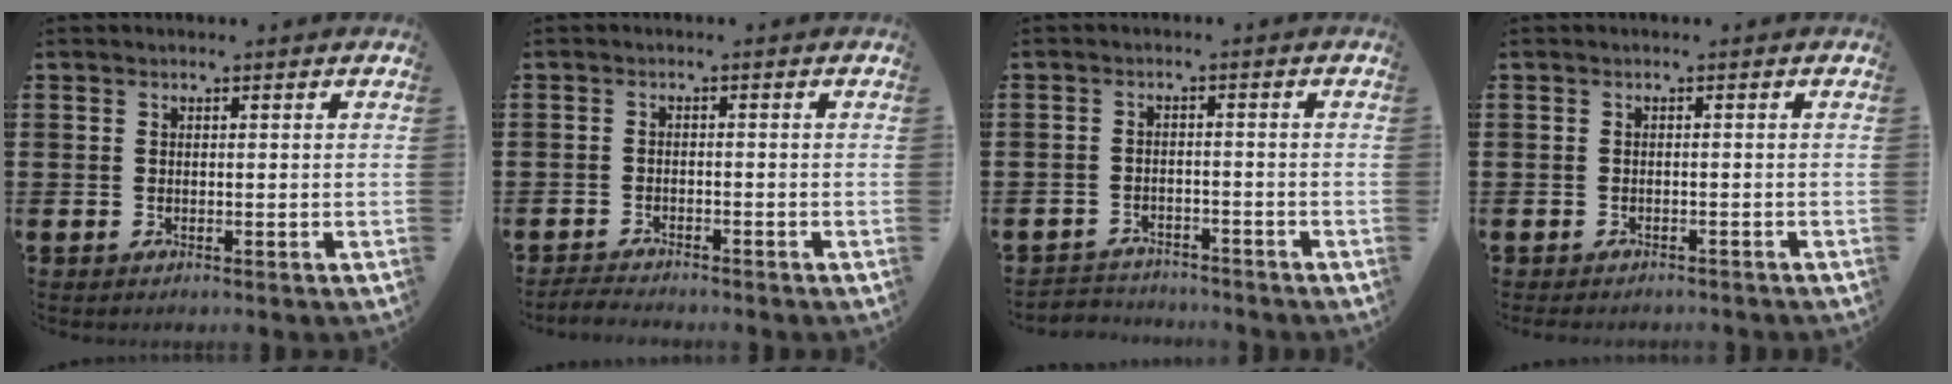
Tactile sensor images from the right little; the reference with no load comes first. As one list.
[{"total": 1.6, "force": [-1.6, 0.1, 0.1], "torque": [-0.006, 0.003, -0.033]}, {"total": 2.3, "force": [-2.3, 0.3, -0.3], "torque": [-0.003, 0.000, -0.052]}, {"total": 0.7, "force": [-0.7, 0.1, 0.0], "torque": [-0.003, -0.002, -0.014]}]